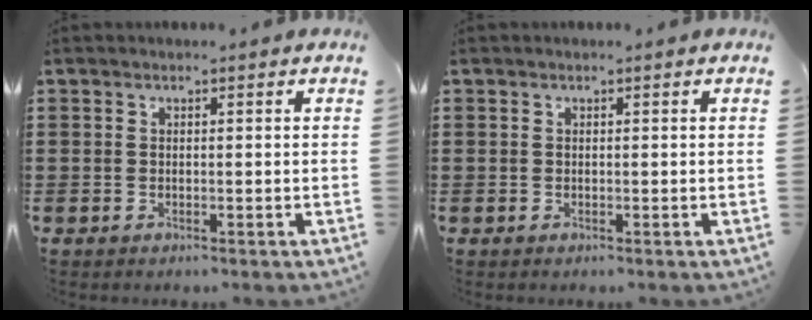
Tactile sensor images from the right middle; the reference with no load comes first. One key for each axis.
{"total": 0.0}